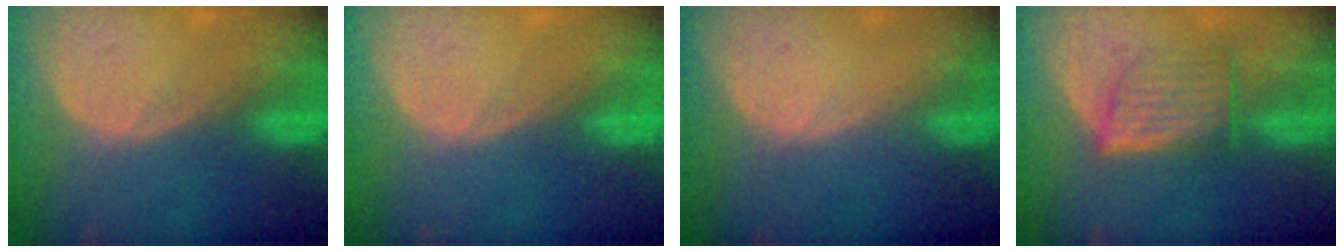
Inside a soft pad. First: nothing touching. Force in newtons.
{"total": 0.0}
{"total": 0.0}
{"total": 6.2, "press": 5.9, "slide": 1.9}